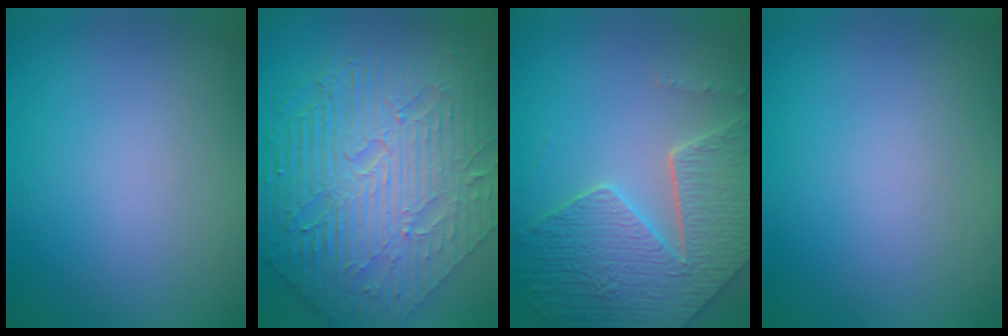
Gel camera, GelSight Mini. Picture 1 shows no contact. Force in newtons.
{"total": 10.7, "press": 7.2, "slide": 7.9}
{"total": 7.9, "press": 5.8, "slide": 5.5}
{"total": 0.0}